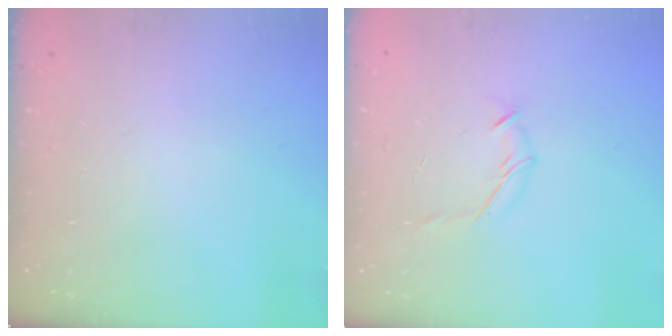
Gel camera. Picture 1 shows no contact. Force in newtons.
{"total": 6.7, "press": 6.6, "slide": 1.2}